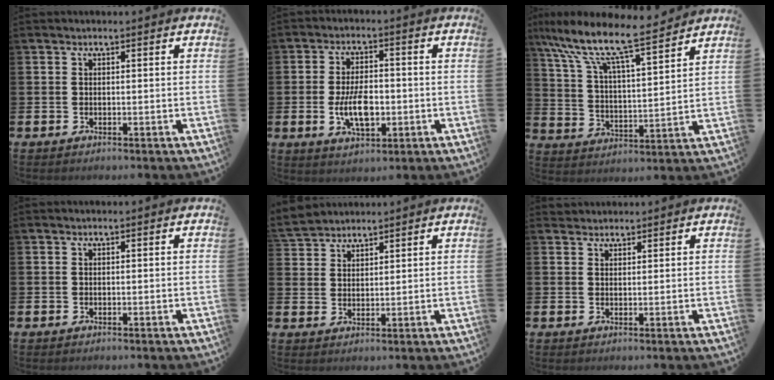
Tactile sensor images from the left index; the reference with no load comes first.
{"total": 6.4, "force": [-1.2, 3.2, 5.3], "torque": [-0.083, -0.008, -0.028]}
{"total": 9.9, "force": [8.7, 1.5, 4.5], "torque": [-0.118, -0.063, 0.144]}
{"total": 0.0}
{"total": 3.6, "force": [3.5, 0.8, -0.4], "torque": [0.002, -0.015, 0.065]}
{"total": 1.7, "force": [1.6, 0.6, -0.3], "torque": [0.017, -0.007, 0.028]}